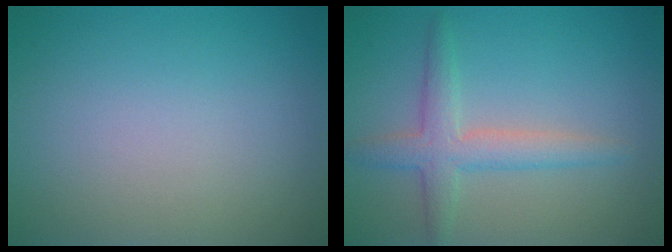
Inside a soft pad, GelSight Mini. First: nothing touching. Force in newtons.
{"total": 3.3, "press": 3.3, "slide": 0.2}